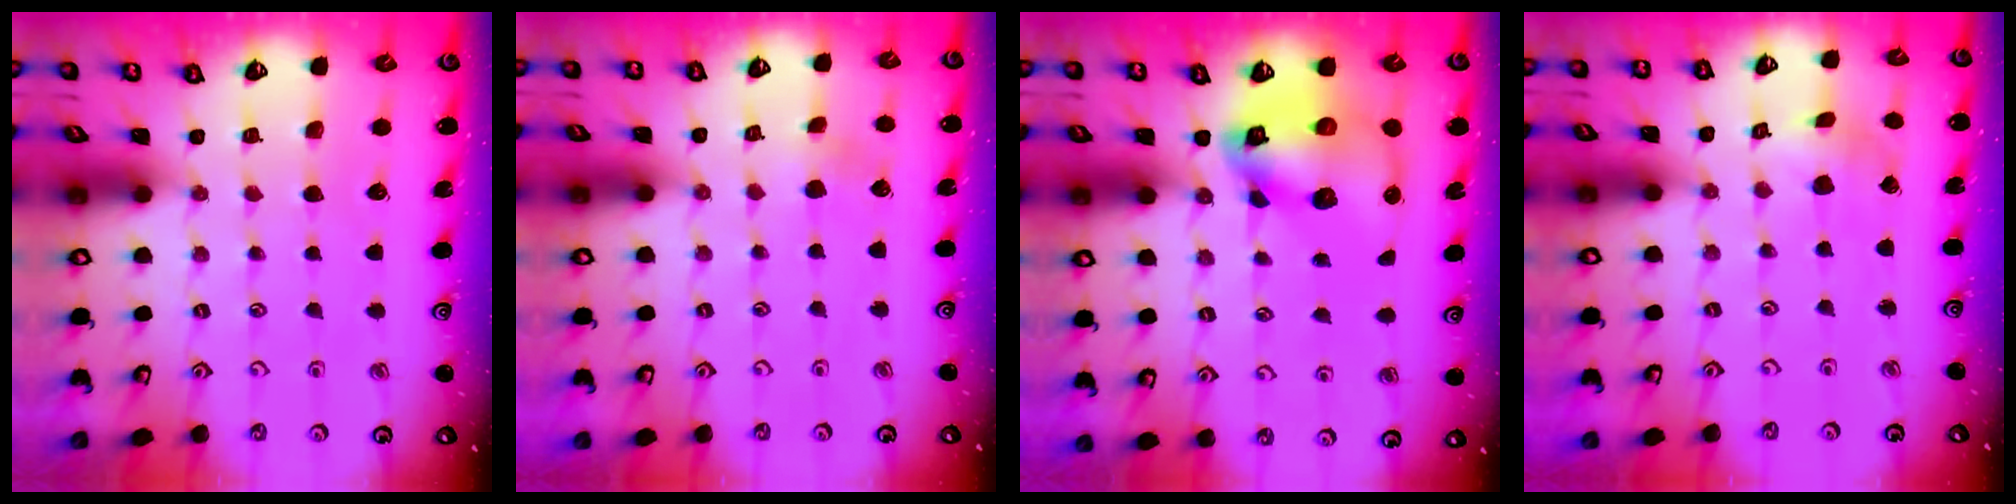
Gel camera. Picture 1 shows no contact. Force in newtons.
{"total": 2.9, "press": 2.8, "slide": 0.9}
{"total": 13.2, "press": 13.1, "slide": 1.8}
{"total": 2.9, "press": 2.9, "slide": 0.3}